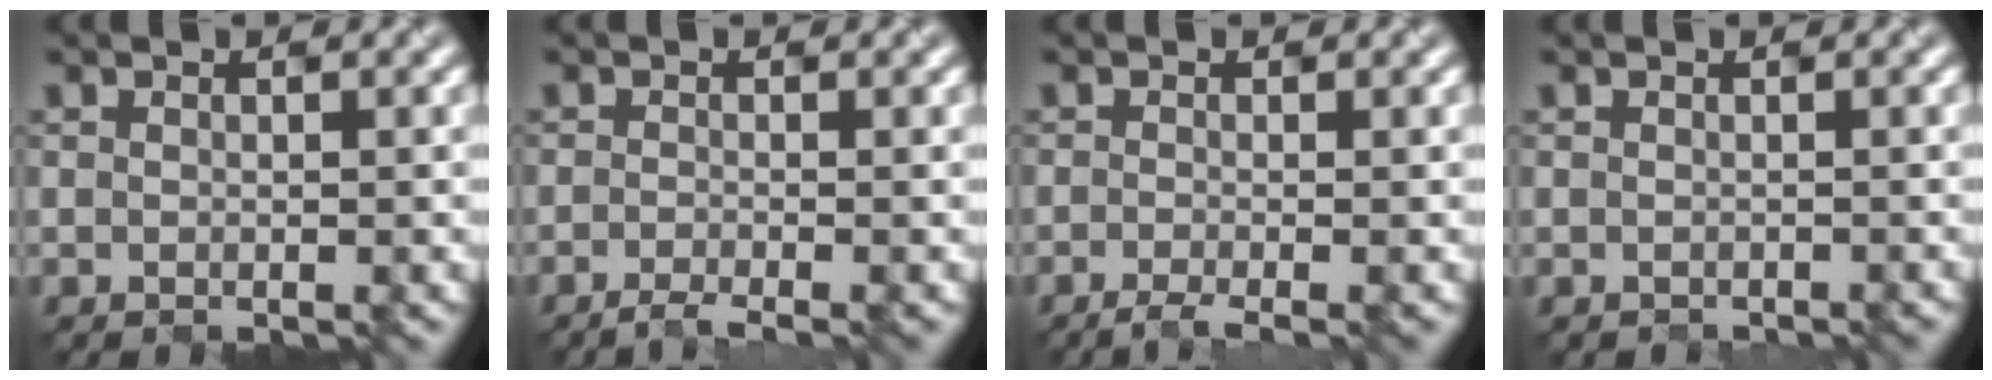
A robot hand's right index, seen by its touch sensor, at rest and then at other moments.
{"total": 1.6, "force": [-1.1, 0.4, 1.2], "torque": [-0.009, -0.008, -0.027]}
{"total": 1.8, "force": [-0.9, 0.5, 1.4], "torque": [-0.014, -0.009, -0.021]}
{"total": 0.0}